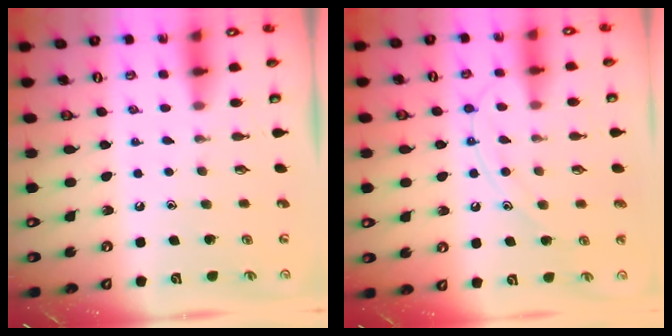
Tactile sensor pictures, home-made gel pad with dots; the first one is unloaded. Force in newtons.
{"total": 11.6, "press": 11.6, "slide": 1.0}